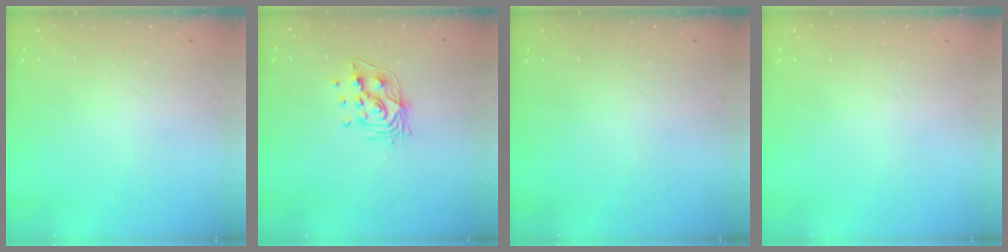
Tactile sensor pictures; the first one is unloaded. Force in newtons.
{"total": 10.3, "press": 10.3, "slide": 0.7}
{"total": 0.0}
{"total": 0.0}